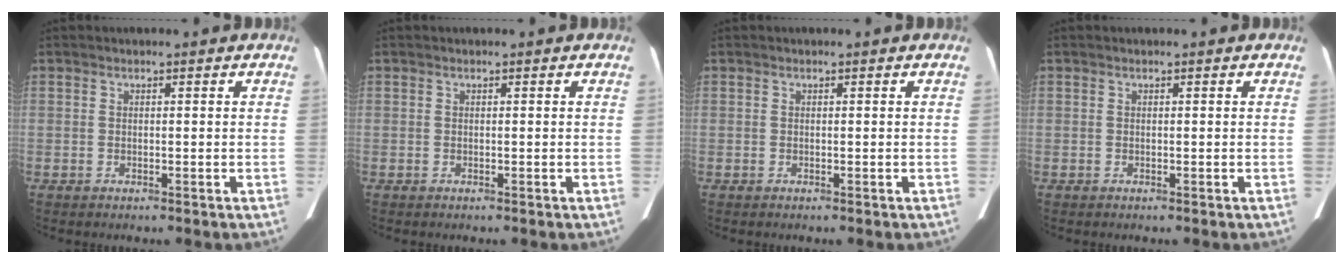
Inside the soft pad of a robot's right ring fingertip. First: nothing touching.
{"total": 0.0}
{"total": 0.0}
{"total": 0.0}